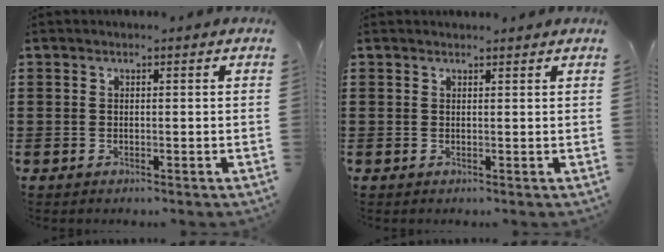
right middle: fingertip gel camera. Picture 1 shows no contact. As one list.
[{"total": 0.7, "force": [0.7, 0.1, 0.0], "torque": [0.006, -0.003, 0.012]}]